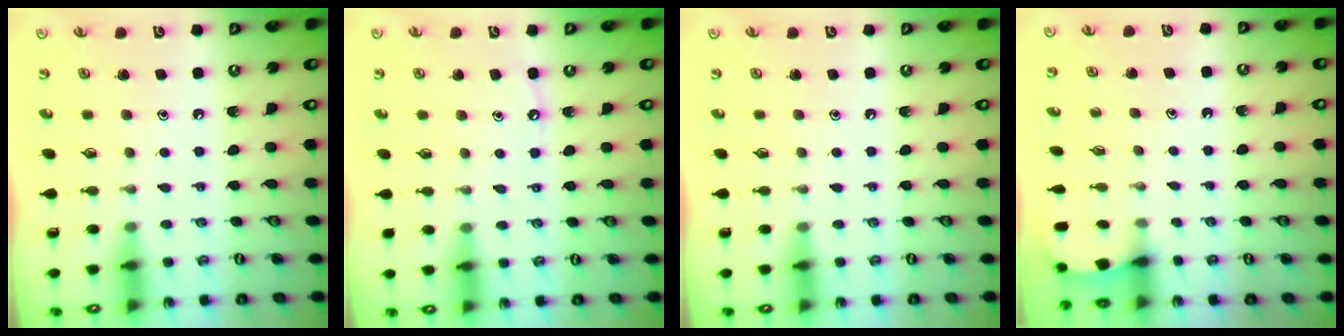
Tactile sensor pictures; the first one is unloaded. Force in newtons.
{"total": 4.0, "press": 3.9, "slide": 0.6}
{"total": 0.0}
{"total": 1.2, "press": 1.2, "slide": 0.0}